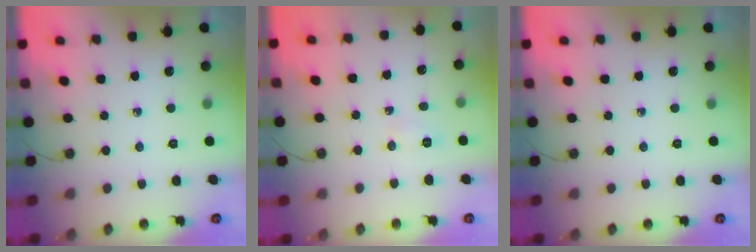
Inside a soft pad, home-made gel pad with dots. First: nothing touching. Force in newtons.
{"total": 8.6, "press": 4.2, "slide": 7.6}
{"total": 0.0}